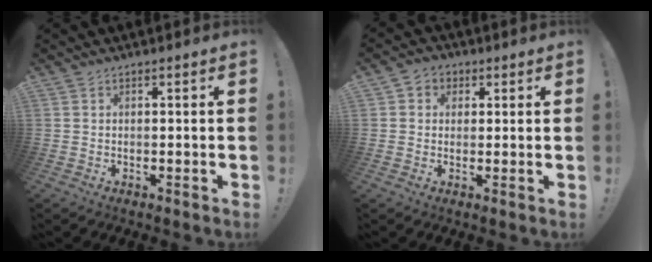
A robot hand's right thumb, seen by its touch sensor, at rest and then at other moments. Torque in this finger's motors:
{"motor_torque": [-0.12, 0.07, 0.22, 0.29, 0.00]}